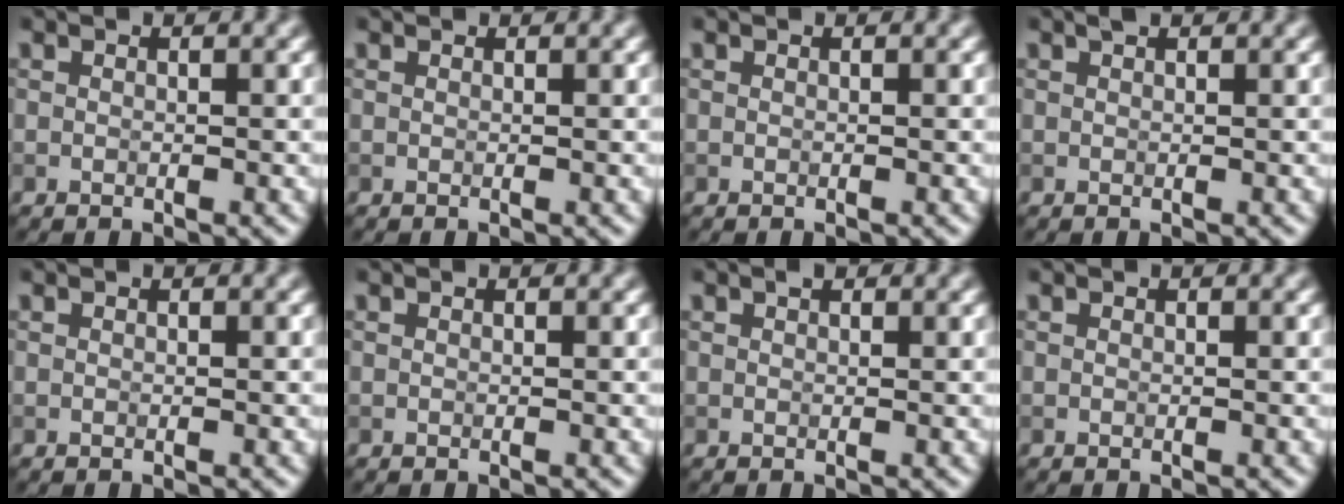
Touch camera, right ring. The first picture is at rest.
{"total": 0.5, "force": [0.5, 0.1, 0.1], "torque": [-0.004, -0.002, 0.005]}
{"total": 0.0}
{"total": 0.6, "force": [0.5, 0.1, 0.3], "torque": [-0.003, 0.001, 0.010]}
{"total": 0.0}
{"total": 0.0}
{"total": 0.6, "force": [0.4, 0.3, 0.3], "torque": [-0.006, 0.002, 0.007]}
{"total": 0.0}